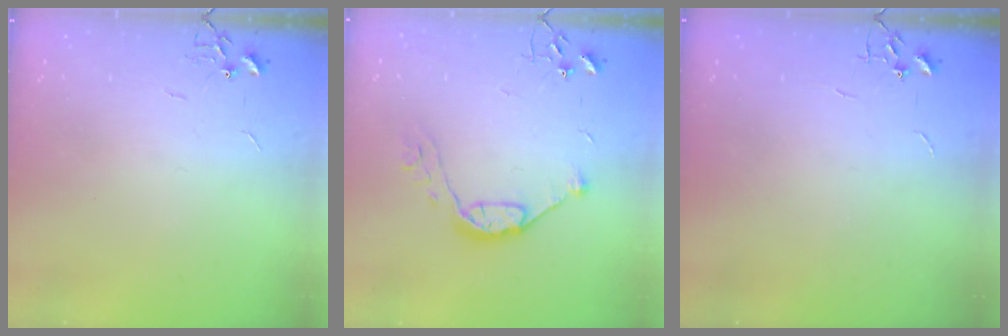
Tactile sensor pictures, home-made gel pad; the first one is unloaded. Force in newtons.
{"total": 10.2, "press": 10.2, "slide": 1.0}
{"total": 0.0}